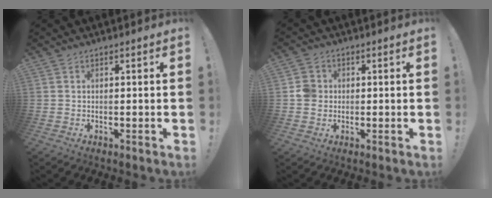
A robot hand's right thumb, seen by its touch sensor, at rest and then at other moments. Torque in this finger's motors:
{"motor_torque": [0.58, 0.79, 0.50, -0.29, -0.05]}